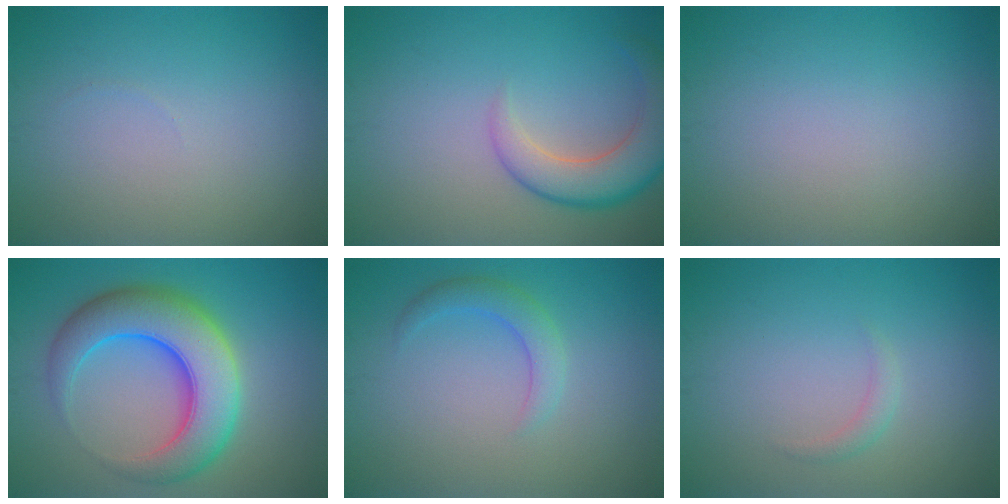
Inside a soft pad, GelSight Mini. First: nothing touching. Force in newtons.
{"total": 5.2, "press": 5.2, "slide": 0.3}
{"total": 0.0}
{"total": 9.4, "press": 9.4, "slide": 0.2}
{"total": 2.3, "press": 2.3, "slide": 0.1}
{"total": 1.0, "press": 1.0, "slide": 0.0}